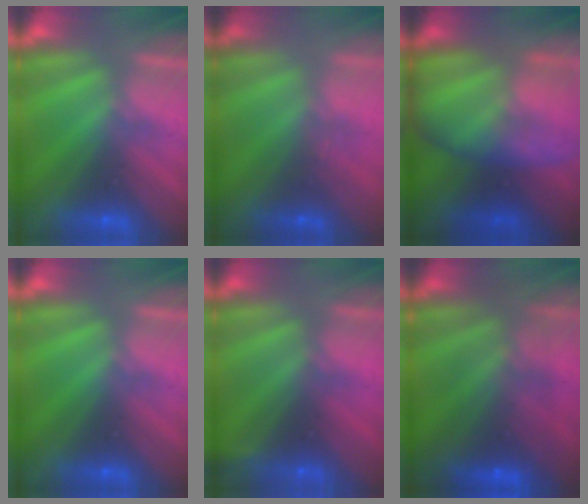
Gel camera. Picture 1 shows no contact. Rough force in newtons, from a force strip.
{"total": 1.8}
{"total": 5.7}
{"total": 0.0}
{"total": 2.4}
{"total": 7.1}